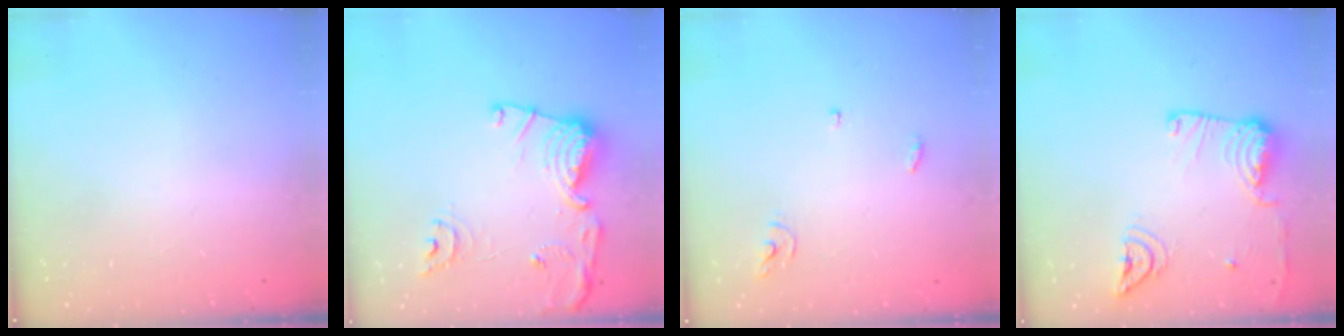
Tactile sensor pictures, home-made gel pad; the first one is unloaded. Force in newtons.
{"total": 15.1, "press": 15.0, "slide": 1.6}
{"total": 3.9, "press": 3.9, "slide": 0.4}
{"total": 13.5, "press": 13.4, "slide": 1.7}